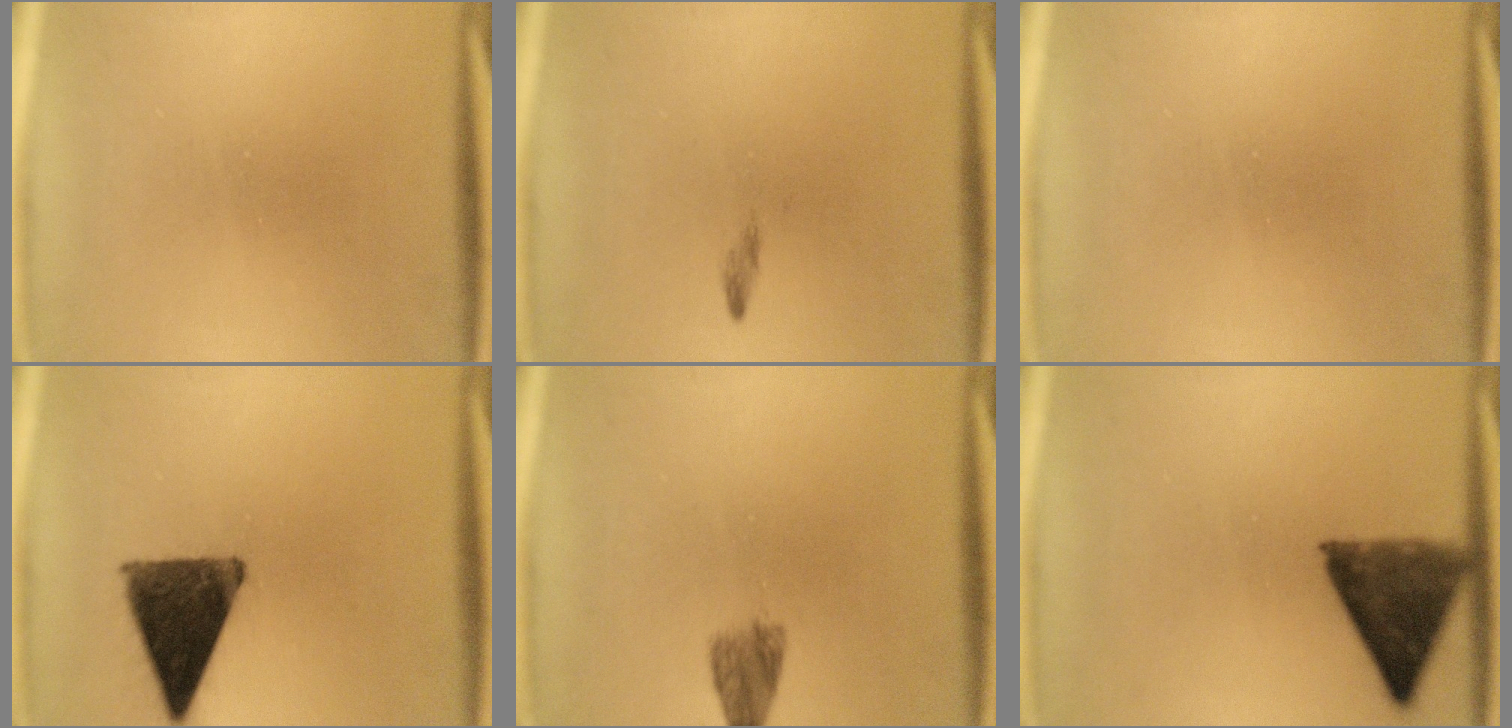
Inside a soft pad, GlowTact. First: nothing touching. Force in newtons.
{"total": 0.7}
{"total": 0.0}
{"total": 12.8}
{"total": 2.1}
{"total": 8.4}